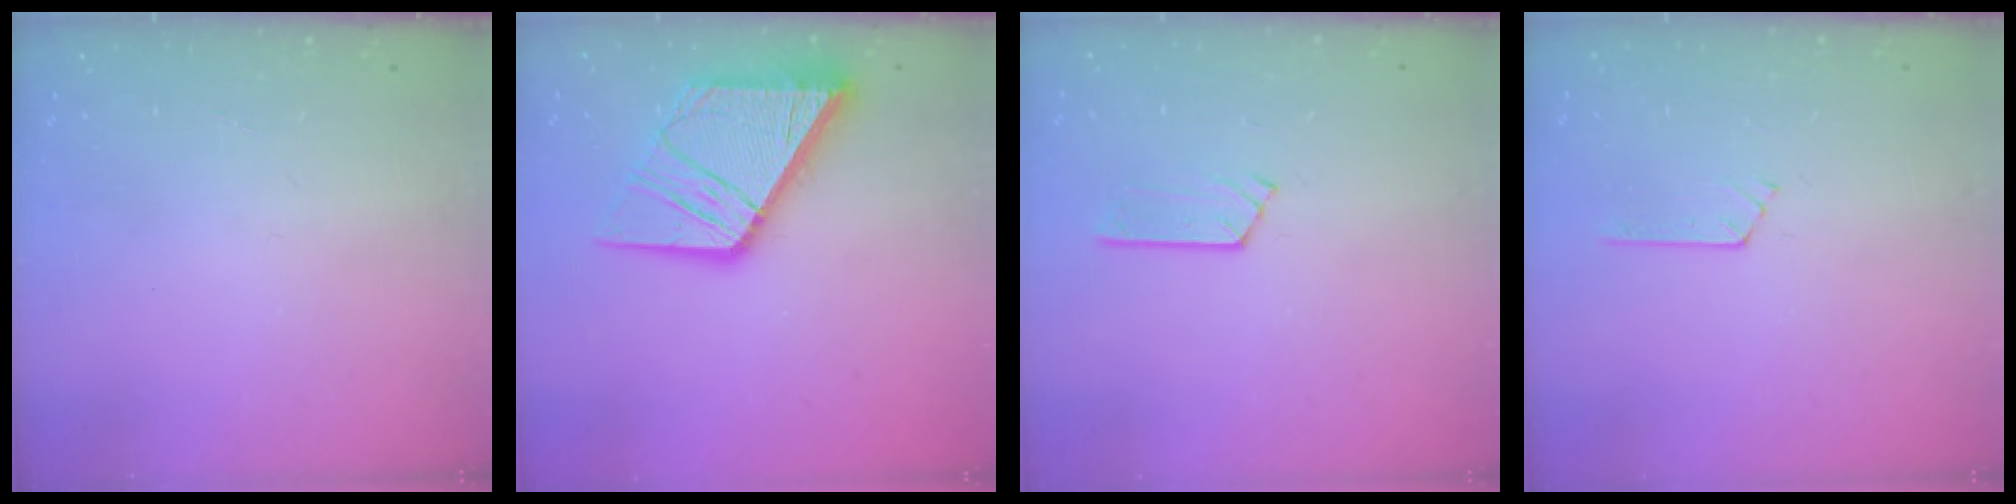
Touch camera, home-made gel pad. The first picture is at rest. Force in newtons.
{"total": 18.2, "press": 18.1, "slide": 2.1}
{"total": 3.7, "press": 3.7, "slide": 0.4}
{"total": 2.5, "press": 2.5, "slide": 0.3}